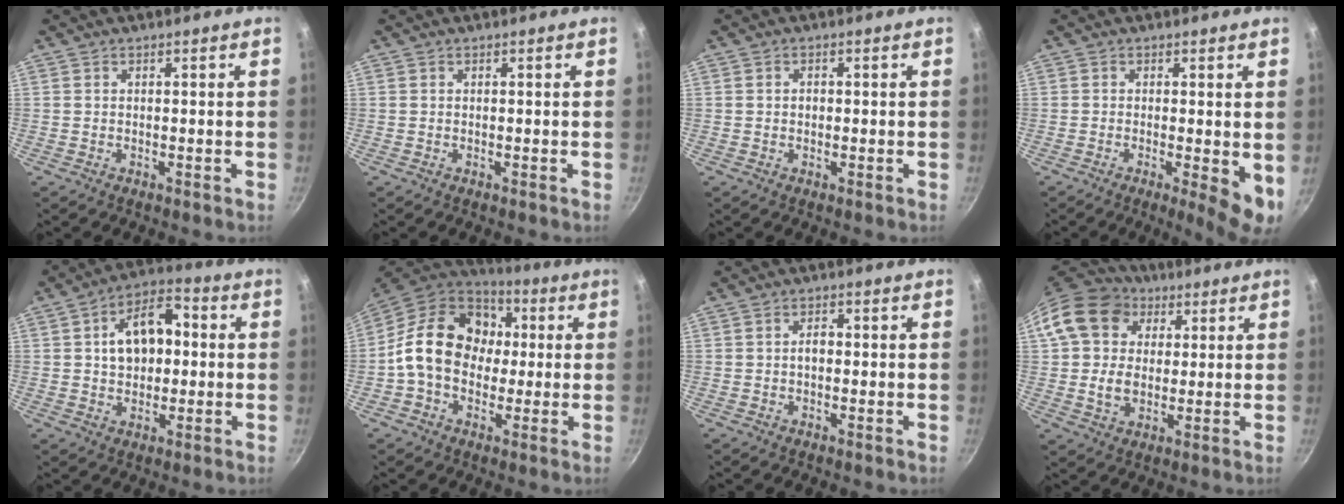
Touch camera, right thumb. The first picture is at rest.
{"total": 0.0}
{"total": 1.1, "force": [0.0, 1.0, 0.6], "torque": [-0.008, 0.005, 0.000]}
{"total": 6.6, "force": [-0.9, 1.6, 6.3], "torque": [-0.079, -0.012, -0.010]}
{"total": 12.5, "force": [1.2, 8.5, 9.1], "torque": [-0.109, 0.025, 0.010]}
{"total": 18.9, "force": [0.9, 14.7, 11.8], "torque": [-0.166, 0.038, 0.000]}
{"total": 2.2, "force": [-0.2, 1.5, 1.7], "torque": [-0.021, 0.008, -0.005]}
{"total": 16.3, "force": [4.4, 13.0, 8.8], "torque": [-0.155, 0.018, 0.067]}